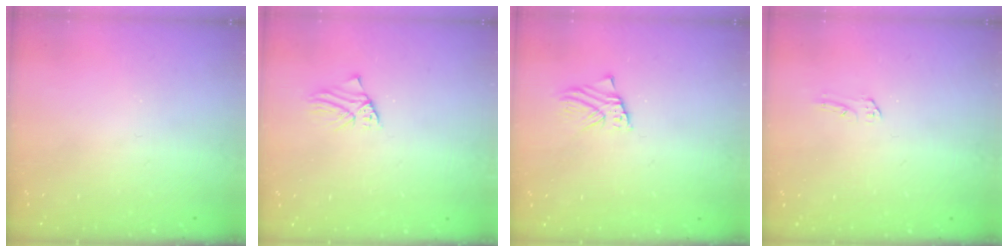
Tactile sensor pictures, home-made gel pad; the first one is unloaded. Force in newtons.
{"total": 0.7, "press": 0.7, "slide": 0.1}
{"total": 1.4, "press": 1.4, "slide": 0.1}
{"total": 3.0, "press": 3.0, "slide": 0.4}